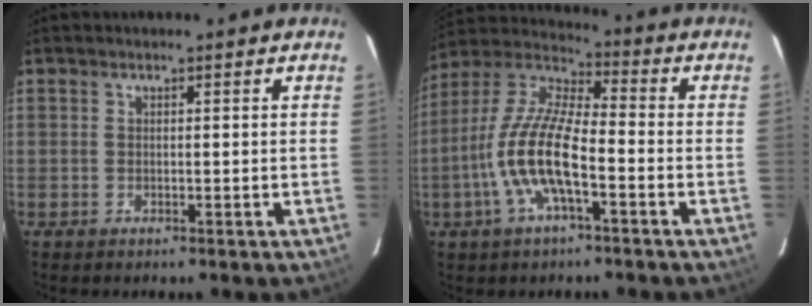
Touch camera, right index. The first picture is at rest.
{"total": 13.8, "force": [-4.6, 4.1, 12.4], "torque": [-0.256, -0.001, -0.094]}